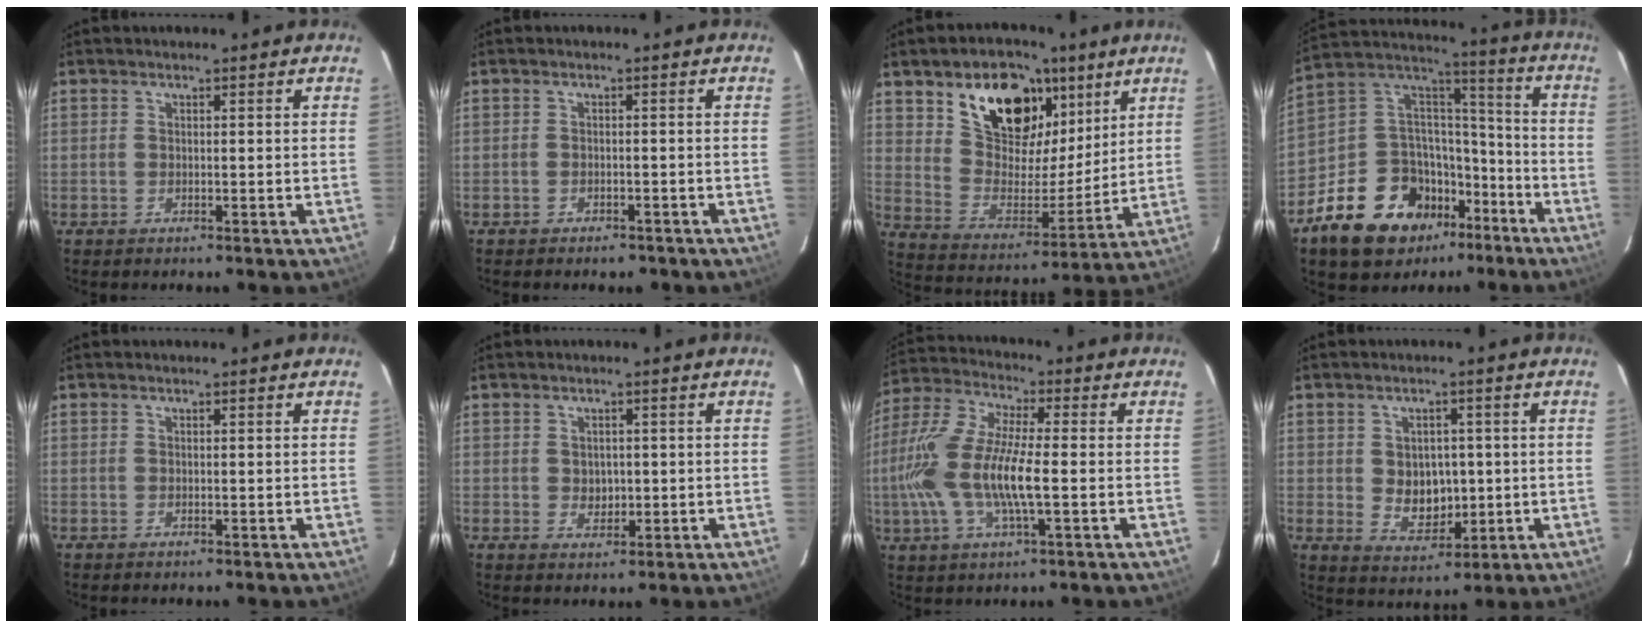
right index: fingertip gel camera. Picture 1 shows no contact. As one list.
[{"total": 3.5, "force": [-2.8, 1.8, 1.1], "torque": [-0.023, 0.001, -0.033]}, {"total": 18.9, "force": [10.5, 11.4, 10.8], "torque": [-0.194, 0.026, 0.195]}, {"total": 19.5, "force": [-11.6, 12.8, 9.0], "torque": [-0.194, 0.052, -0.182]}, {"total": 0.0}, {"total": 2.5, "force": [0.0, 2.3, 1.2], "torque": [-0.015, 0.000, 0.004]}, {"total": 14.1, "force": [-2.3, 3.6, 13.5], "torque": [-0.283, -0.001, -0.048]}, {"total": 6.8, "force": [0.1, 5.5, 4.0], "torque": [-0.070, -0.002, 0.018]}]